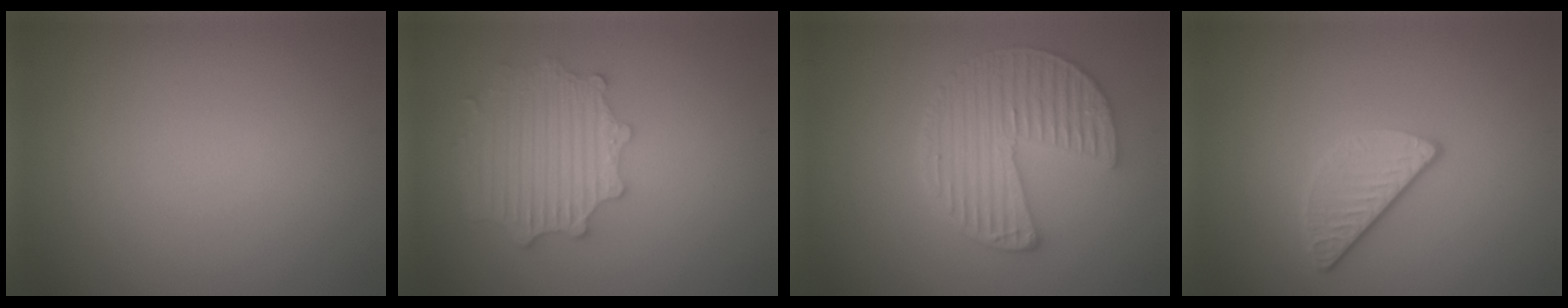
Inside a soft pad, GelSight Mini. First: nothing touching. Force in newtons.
{"total": 4.6, "press": 3.8, "slide": 2.5}
{"total": 4.5, "press": 4.1, "slide": 2.0}
{"total": 2.7, "press": 2.3, "slide": 1.3}